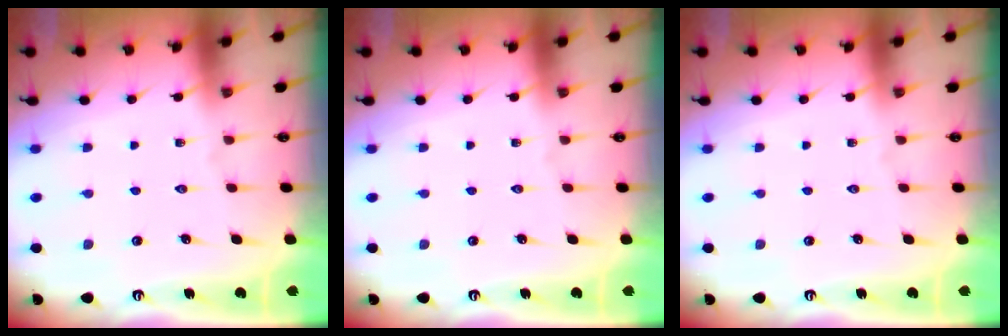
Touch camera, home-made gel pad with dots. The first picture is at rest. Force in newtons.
{"total": 0.0}
{"total": 0.0}